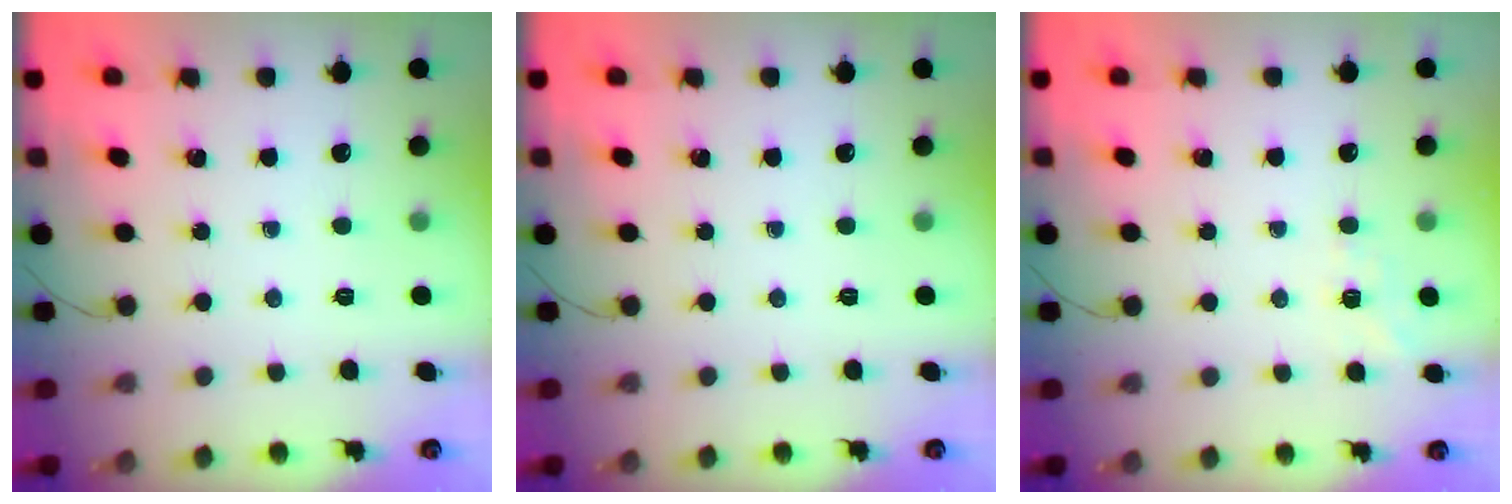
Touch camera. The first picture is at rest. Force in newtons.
{"total": 0.0}
{"total": 6.6, "press": 6.4, "slide": 1.7}